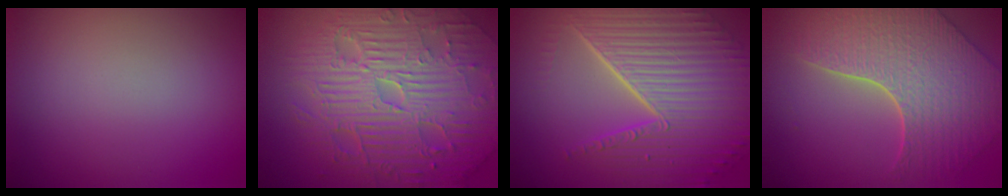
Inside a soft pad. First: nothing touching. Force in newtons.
{"total": 11.4, "press": 7.4, "slide": 8.8}
{"total": 10.2, "press": 6.6, "slide": 7.8}
{"total": 8.3, "press": 6.1, "slide": 5.6}